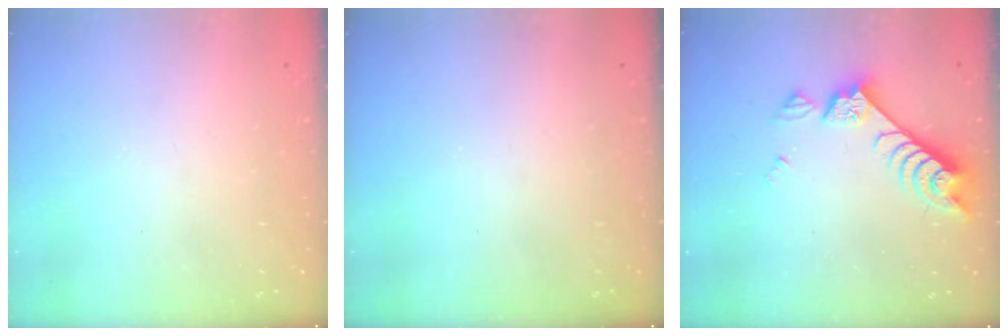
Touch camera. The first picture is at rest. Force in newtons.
{"total": 0.0}
{"total": 8.3, "press": 8.2, "slide": 1.3}